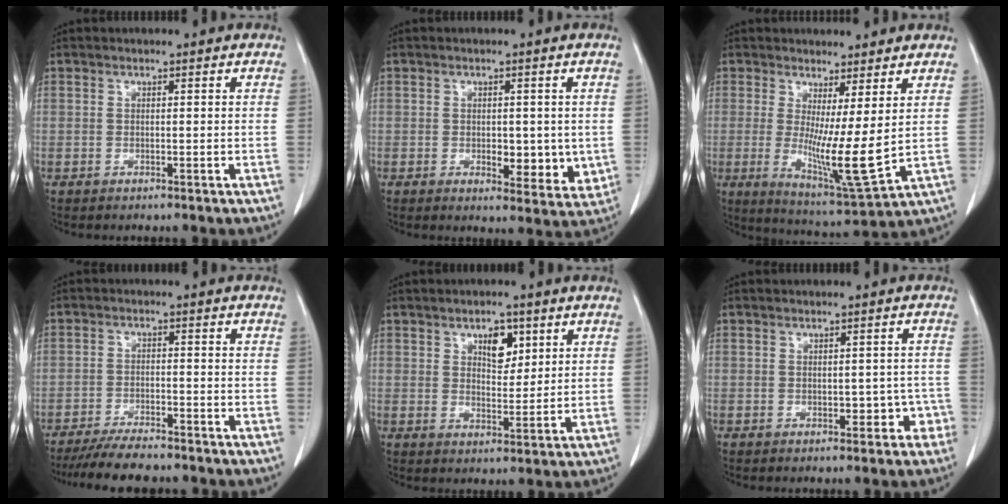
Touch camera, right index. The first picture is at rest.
{"total": 6.5, "force": [-0.6, 3.2, 5.6], "torque": [-0.063, -0.013, -0.001]}
{"total": 9.7, "force": [0.8, 0.2, 9.6], "torque": [-0.181, -0.043, 0.021]}
{"total": 8.5, "force": [-7.6, 1.2, 3.6], "torque": [-0.054, -0.020, -0.123]}
{"total": 4.9, "force": [2.5, 2.6, 3.4], "torque": [-0.052, 0.001, 0.042]}
{"total": 2.8, "force": [-1.0, 1.9, 1.7], "torque": [-0.012, 0.016, -0.008]}